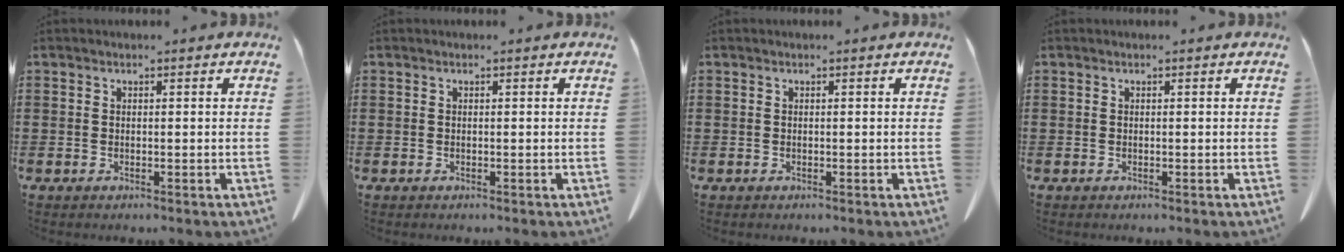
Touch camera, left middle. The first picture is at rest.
{"total": 0.0}
{"total": 0.0}
{"total": 0.0}